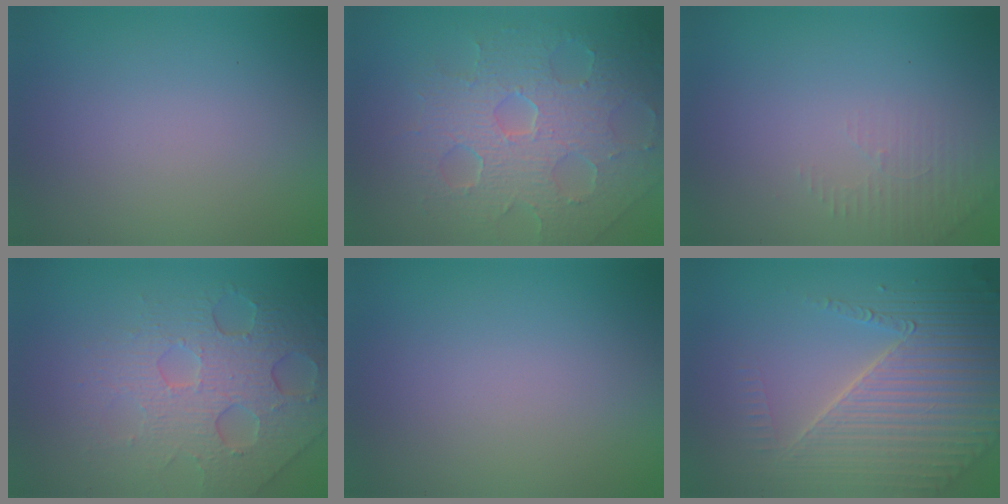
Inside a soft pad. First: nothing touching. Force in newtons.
{"total": 8.7, "press": 5.9, "slide": 6.4}
{"total": 1.5, "press": 1.5, "slide": 0.4}
{"total": 7.1, "press": 5.0, "slide": 5.0}
{"total": 0.0}
{"total": 7.0, "press": 5.4, "slide": 4.4}